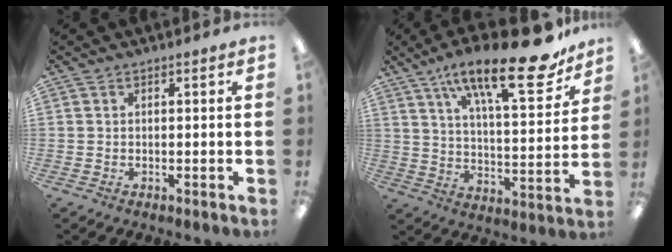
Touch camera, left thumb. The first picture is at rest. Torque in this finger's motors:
{"motor_torque": [0.73, 0.67, 1.57, -1.20, 0.17]}